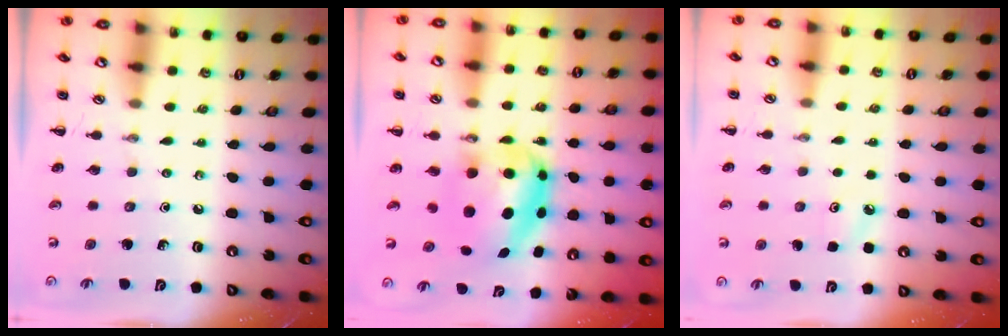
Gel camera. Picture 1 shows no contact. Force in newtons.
{"total": 7.5, "press": 7.3, "slide": 1.6}
{"total": 5.1, "press": 4.9, "slide": 1.5}